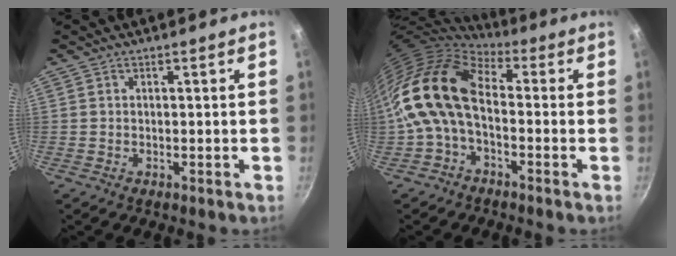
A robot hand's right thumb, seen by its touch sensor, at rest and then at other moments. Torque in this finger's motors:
{"motor_torque": [-0.48, 1.80, 1.95, -0.81, 0.41]}